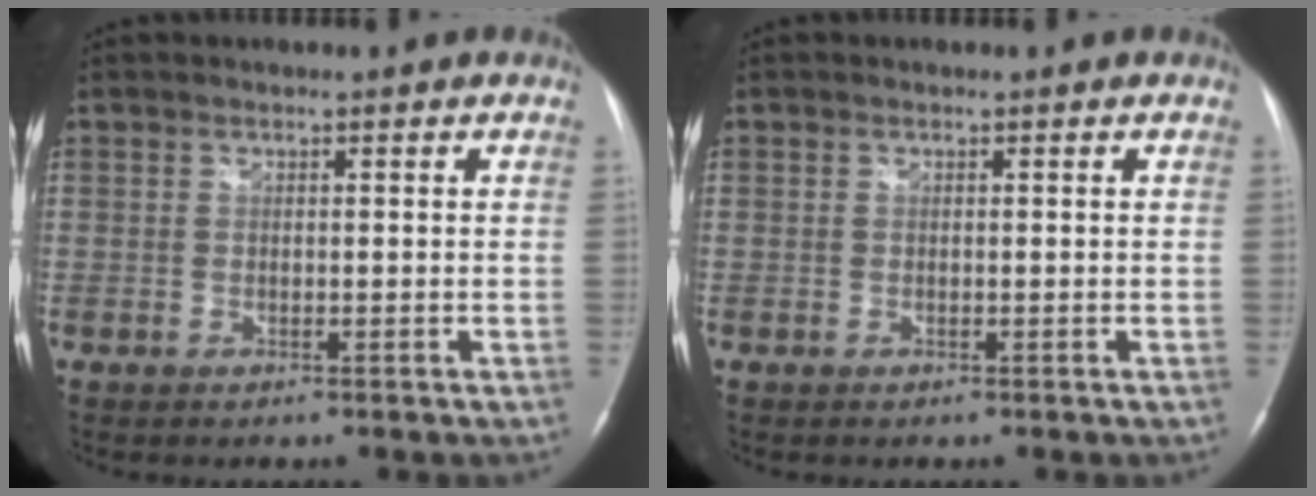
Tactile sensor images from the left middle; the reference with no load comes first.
{"total": 0.0}